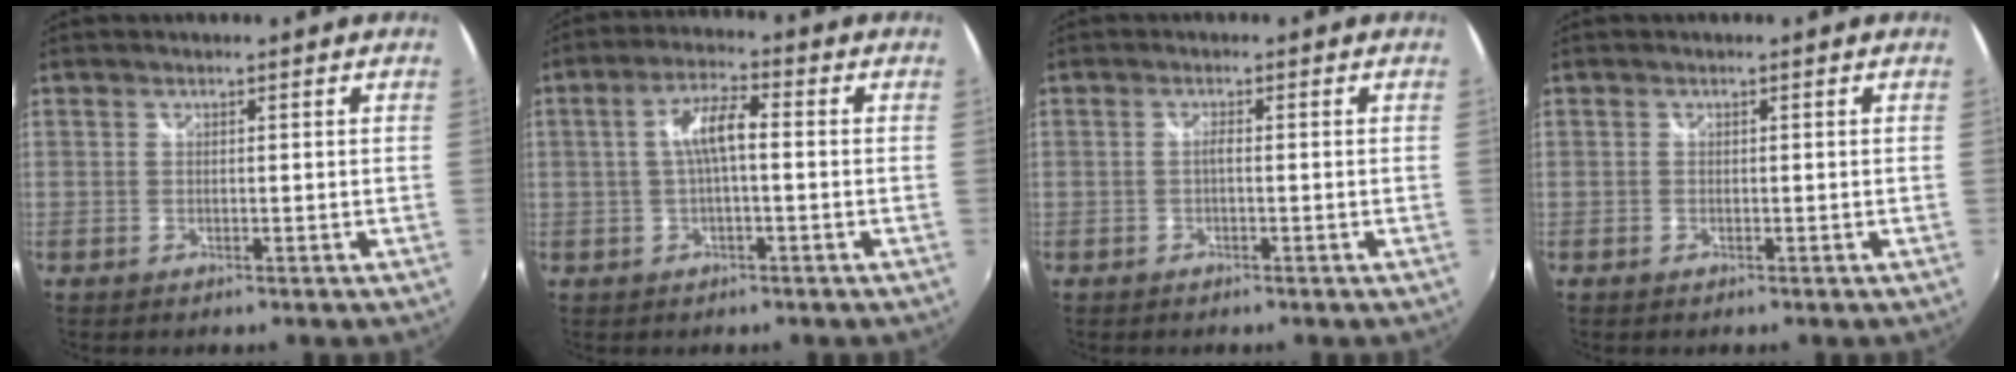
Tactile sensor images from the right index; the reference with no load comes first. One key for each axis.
{"total": 5.9, "fx": -0.2, "fy": 1.3, "fz": 5.7, "tx": -0.110, "ty": 0.013, "tz": -0.001}
{"total": 0.9, "fx": -0.3, "fy": 0.1, "fz": 0.8, "tx": -0.016, "ty": 0.003, "tz": -0.007}
{"total": 0.0}